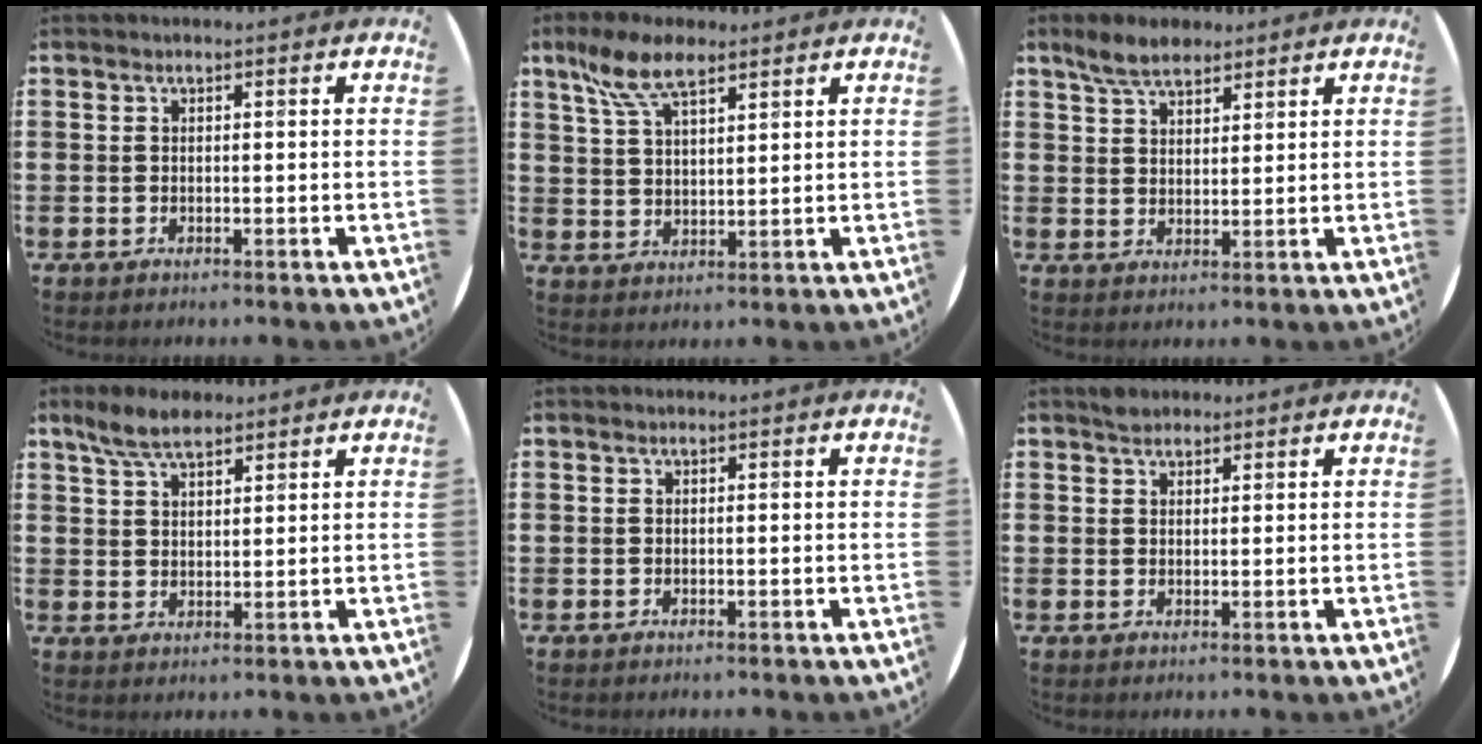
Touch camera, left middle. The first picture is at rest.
{"total": 7.4, "force": [5.2, 2.7, 4.5], "torque": [-0.102, -0.001, 0.096]}
{"total": 4.9, "force": [4.1, 2.0, 1.8], "torque": [-0.044, 0.000, 0.078]}
{"total": 5.2, "force": [4.3, 1.9, 2.4], "torque": [-0.057, -0.003, 0.080]}
{"total": 0.0}
{"total": 1.6, "force": [1.5, 0.6, 0.0], "torque": [0.005, 0.000, 0.028]}